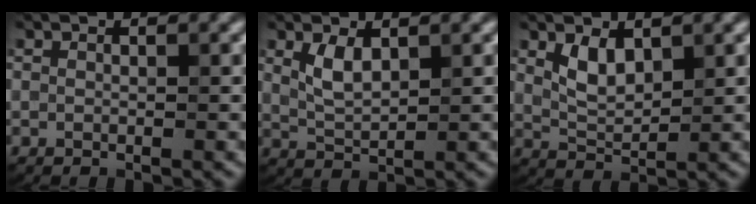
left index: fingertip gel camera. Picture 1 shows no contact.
{"total": 2.3, "force": [0.9, 0.9, 1.9], "torque": [-0.045, -0.005, 0.022]}
{"total": 2.6, "force": [1.1, 1.3, 1.9], "torque": [-0.044, -0.006, 0.026]}